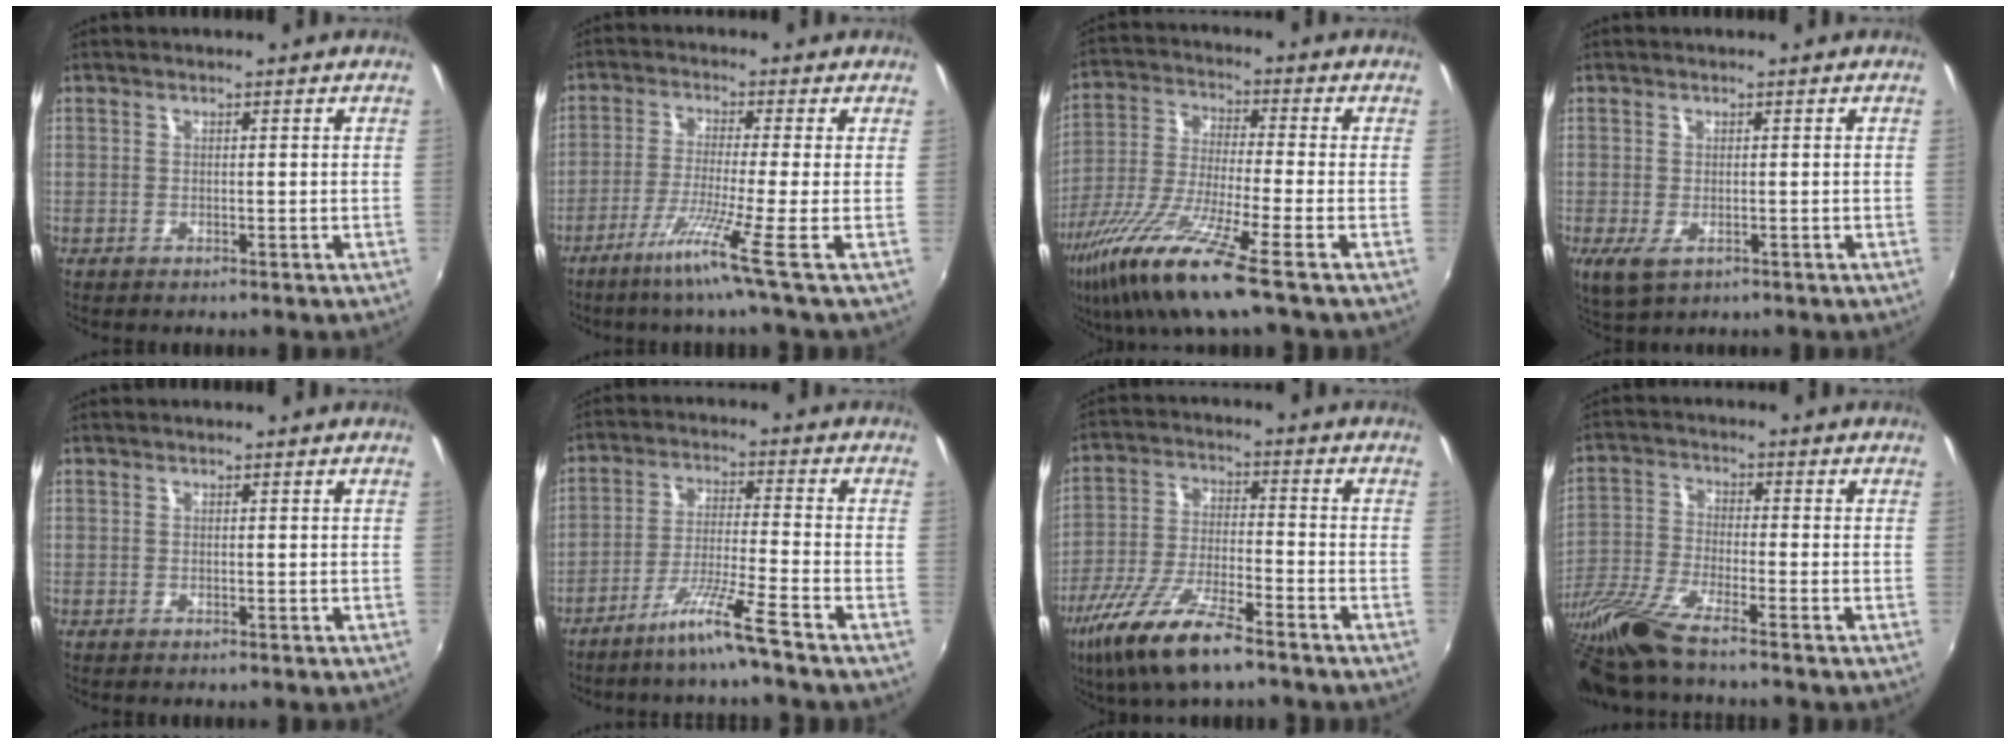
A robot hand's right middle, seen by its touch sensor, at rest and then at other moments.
{"total": 6.6, "force": [-3.6, -2.4, 5.0], "torque": [-0.122, -0.016, -0.074]}
{"total": 15.7, "force": [-9.8, 1.0, 12.2], "torque": [-0.261, -0.040, -0.188]}
{"total": 3.9, "force": [-1.4, 2.1, 3.0], "torque": [-0.057, -0.016, -0.019]}
{"total": 0.0}
{"total": 7.0, "force": [-5.4, -1.6, 4.2], "torque": [-0.095, 0.000, -0.098]}
{"total": 13.9, "force": [-9.4, 3.3, 9.7], "torque": [-0.204, -0.030, -0.180]}
{"total": 12.8, "force": [-10.3, 0.8, 7.4], "torque": [-0.163, -0.039, -0.203]}